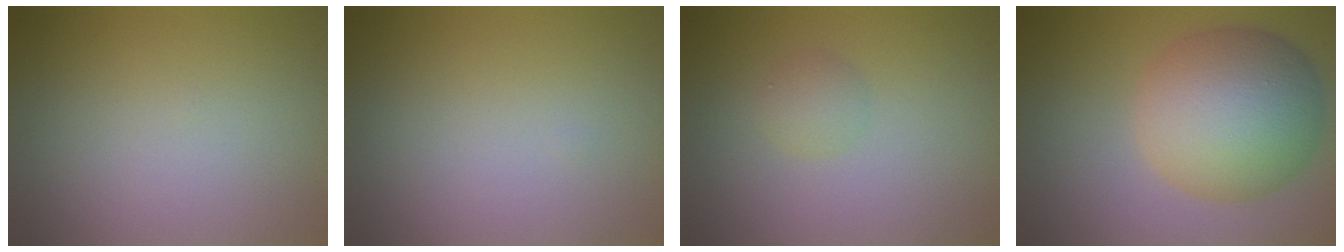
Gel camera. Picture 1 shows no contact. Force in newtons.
{"total": 0.0}
{"total": 1.4, "press": 1.4, "slide": 0.1}
{"total": 9.9, "press": 9.9, "slide": 0.3}